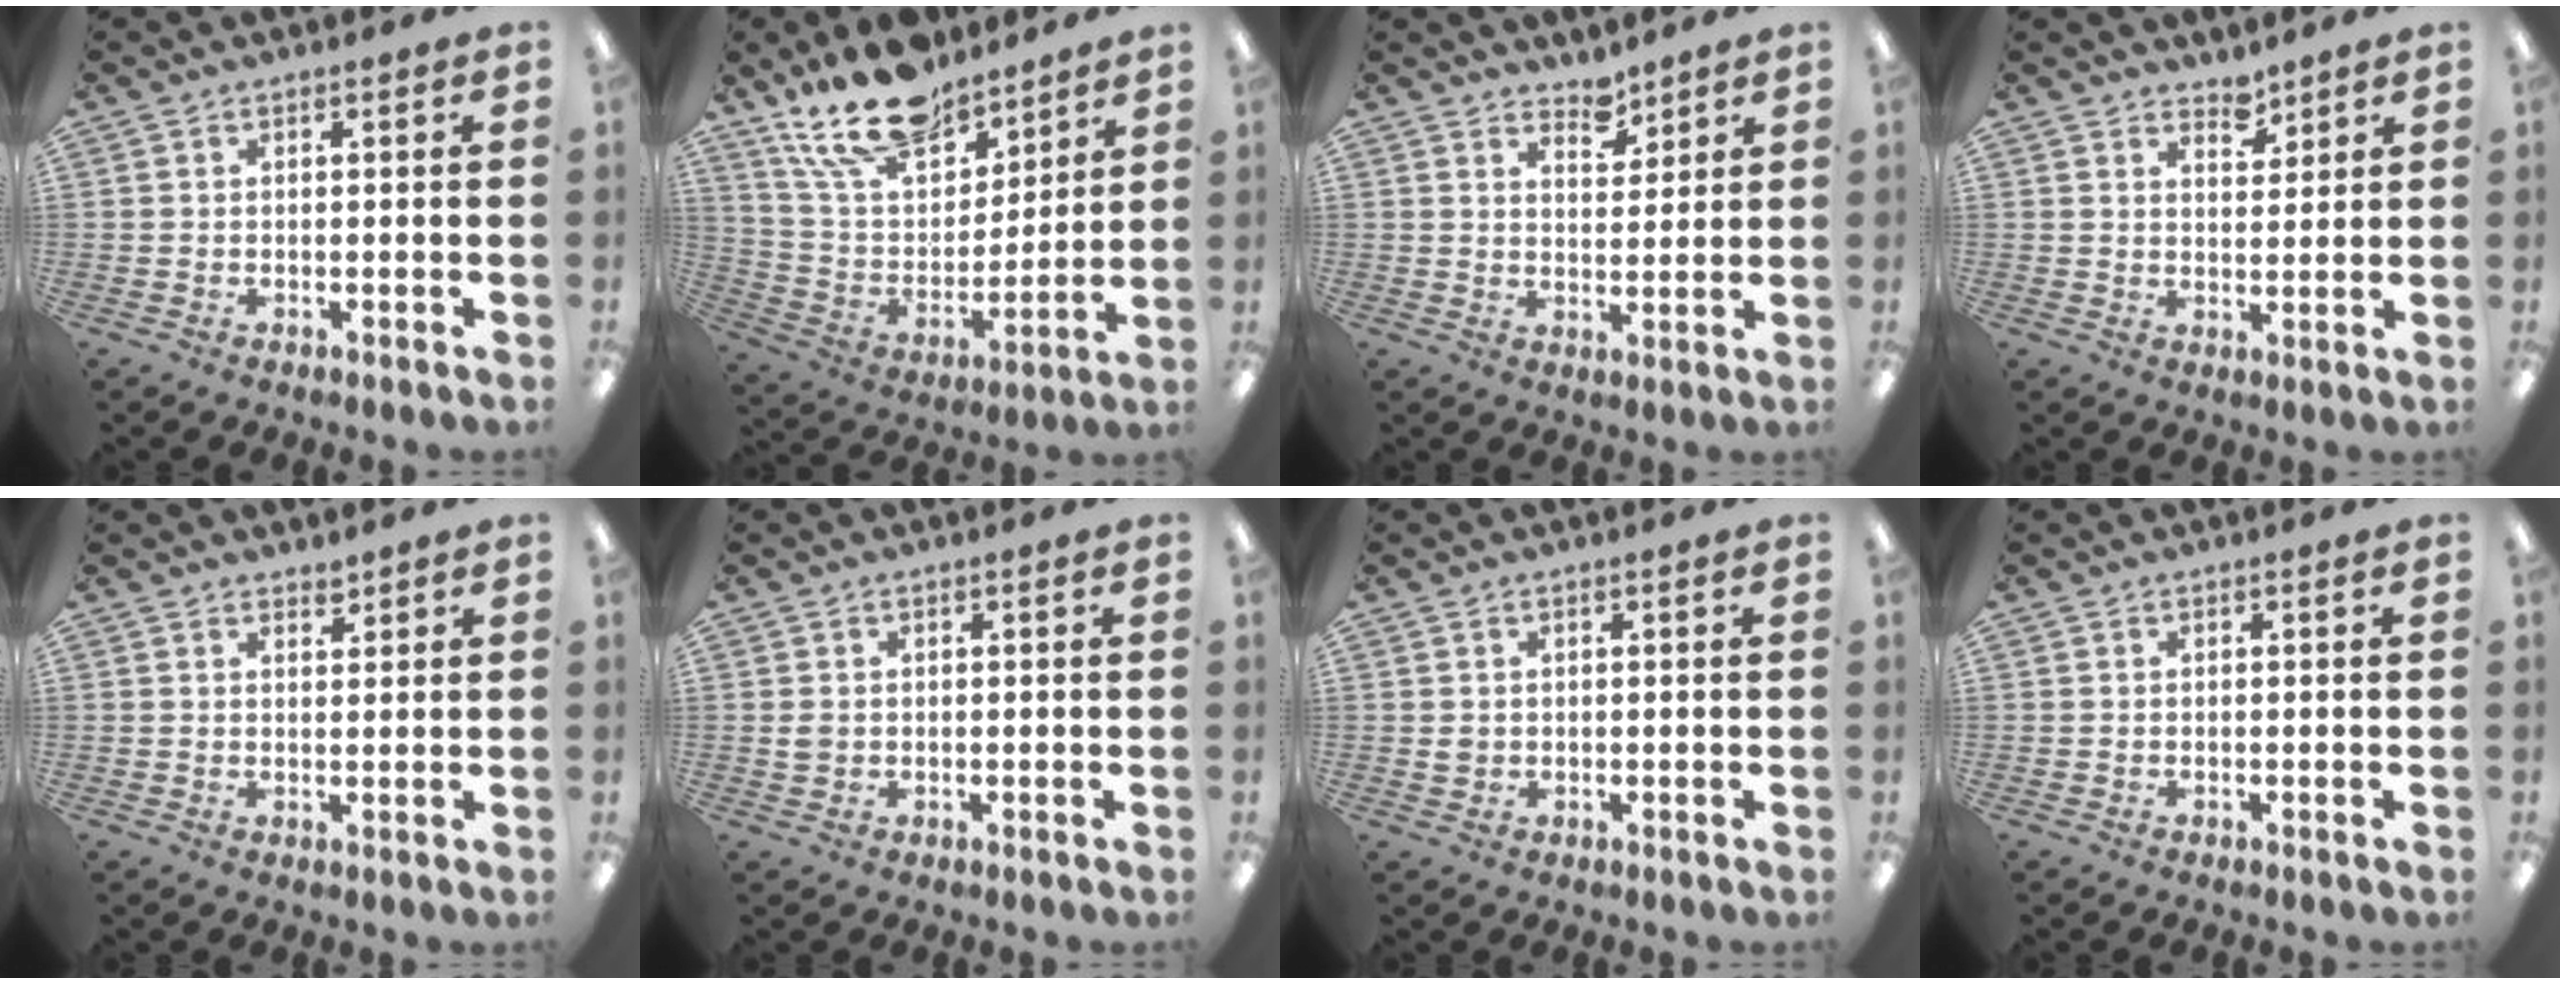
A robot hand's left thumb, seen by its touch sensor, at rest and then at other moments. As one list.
[{"total": 18.7, "force": [14.7, 8.3, 8.0], "torque": [-0.161, -0.083, 0.268]}, {"total": 4.7, "force": [4.3, 1.7, 0.8], "torque": [-0.002, -0.031, 0.076]}, {"total": 4.0, "force": [3.6, 1.5, 0.7], "torque": [0.004, -0.028, 0.064]}, {"total": 1.9, "force": [1.8, 0.6, 0.3], "torque": [0.002, -0.009, 0.033]}, {"total": 1.5, "force": [0.3, 1.3, 0.8], "torque": [-0.008, 0.000, 0.003]}, {"total": 1.3, "force": [0.3, 1.1, 0.5], "torque": [-0.011, 0.004, 0.006]}, {"total": 0.0}]